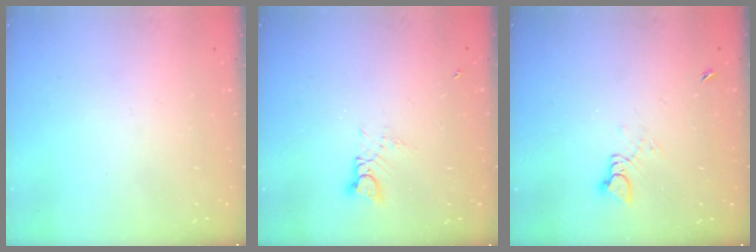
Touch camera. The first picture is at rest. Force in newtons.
{"total": 2.8, "press": 2.8, "slide": 0.4}
{"total": 3.7, "press": 3.7, "slide": 0.3}